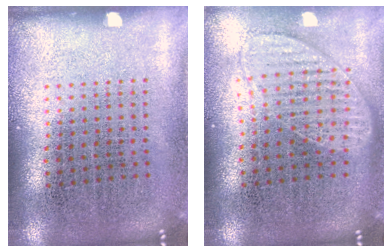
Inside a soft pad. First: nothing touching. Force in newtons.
{"total": 1.0, "press": 1.0, "slide": 0.2}